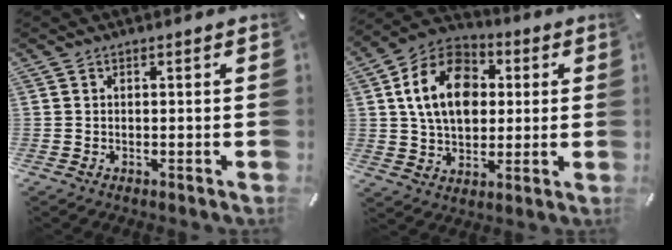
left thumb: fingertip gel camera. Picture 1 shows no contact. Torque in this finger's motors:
{"motor_torque": [0.58, 0.70, 1.76, -1.01, 0.44]}